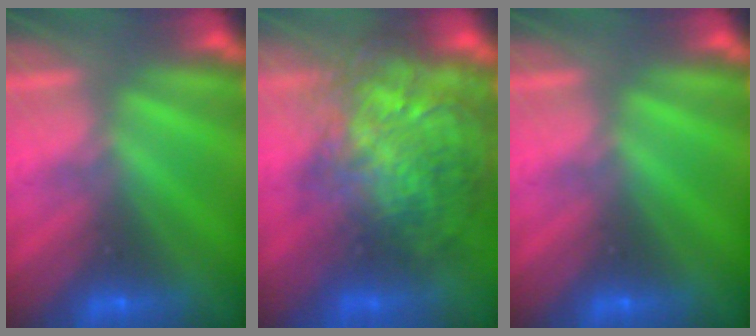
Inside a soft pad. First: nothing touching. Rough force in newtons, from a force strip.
{"total": 10.1}
{"total": 0.0}